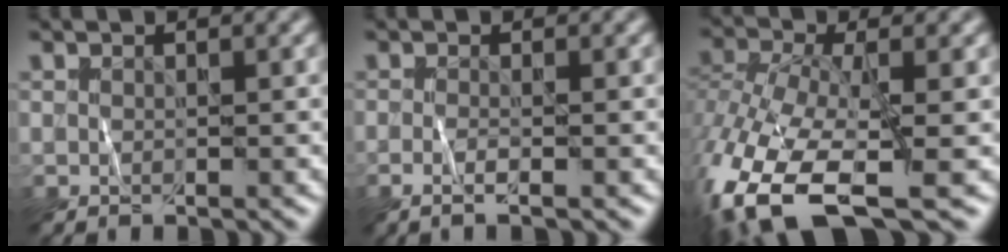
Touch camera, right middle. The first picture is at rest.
{"total": 1.8, "force": [-0.6, 0.5, 1.6], "torque": [-0.029, -0.007, -0.015]}
{"total": 14.3, "force": [-6.7, 6.2, 11.0], "torque": [-0.258, -0.027, -0.113]}